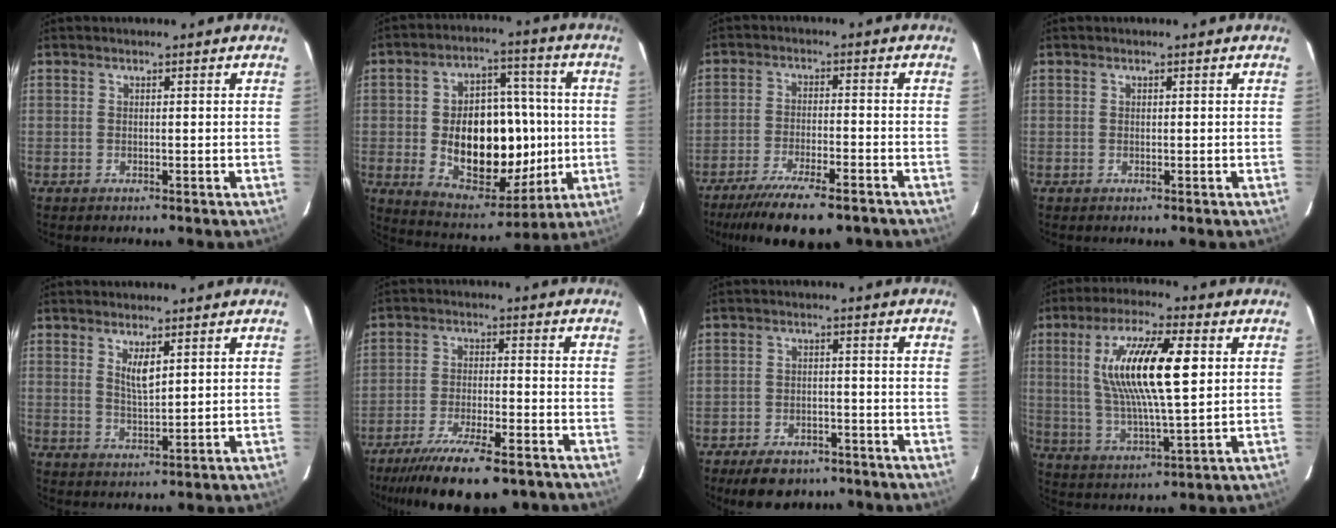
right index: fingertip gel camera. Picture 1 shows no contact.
{"total": 19.9, "force": [-1.6, 12.8, 15.2], "torque": [-0.270, 0.012, -0.002]}
{"total": 14.5, "force": [-11.4, 3.4, 8.2], "torque": [-0.171, -0.035, -0.180]}
{"total": 0.0}
{"total": 3.9, "force": [1.8, 1.2, 3.3], "torque": [-0.058, -0.005, 0.034]}
{"total": 16.9, "force": [-13.3, 4.0, 9.7], "torque": [-0.194, -0.034, -0.208]}
{"total": 10.6, "force": [-8.1, 5.4, 4.2], "torque": [-0.105, 0.007, -0.113]}
{"total": 16.7, "force": [3.8, 3.9, 15.8], "torque": [-0.294, 0.008, 0.073]}